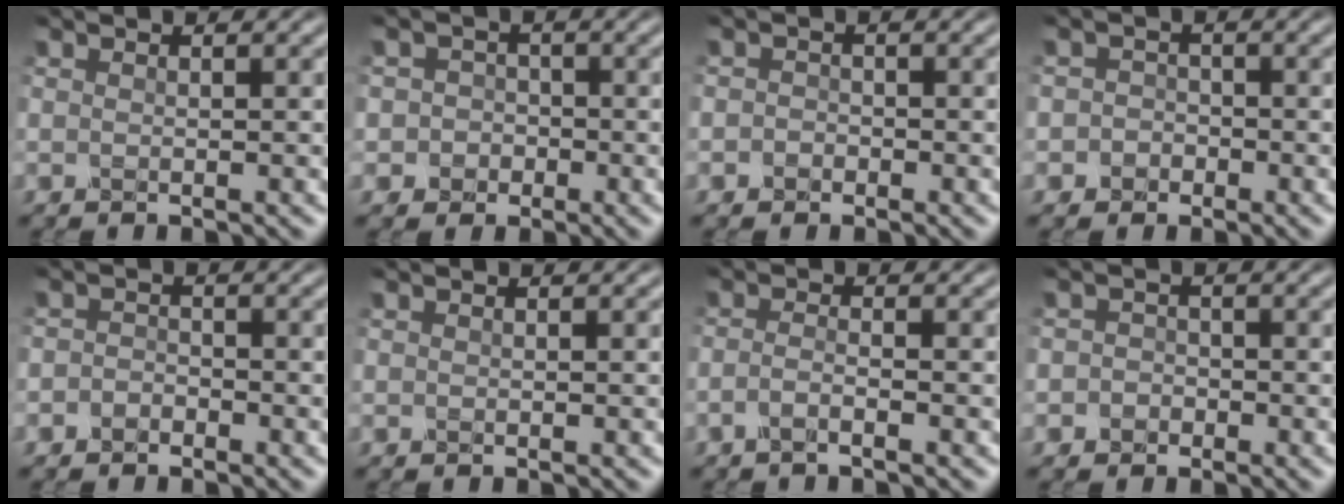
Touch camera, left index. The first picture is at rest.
{"total": 2.6, "force": [-0.7, 2.5, 0.3], "torque": [0.022, 0.004, -0.025]}
{"total": 1.0, "force": [-0.4, 0.9, 0.2], "torque": [0.004, -0.003, -0.012]}
{"total": 1.9, "force": [-0.6, 1.8, 0.3], "torque": [0.019, 0.006, -0.024]}
{"total": 1.2, "force": [-0.8, 0.8, 0.3], "torque": [-0.002, 0.004, -0.018]}
{"total": 0.0}
{"total": 1.5, "force": [-0.9, 0.4, 1.2], "torque": [-0.021, -0.002, -0.025]}
{"total": 1.5, "force": [-0.5, 1.4, 0.3], "torque": [0.017, 0.003, -0.018]}